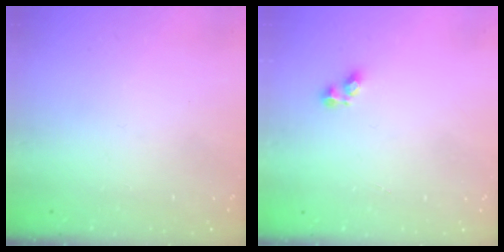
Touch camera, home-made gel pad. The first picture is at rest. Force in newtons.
{"total": 3.0, "press": 2.9, "slide": 0.6}